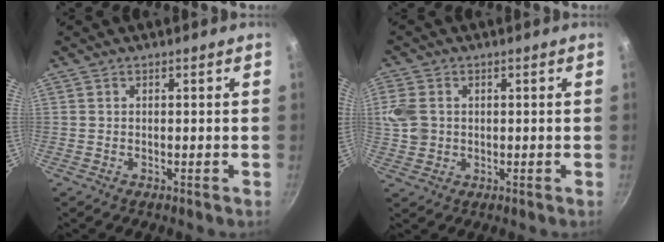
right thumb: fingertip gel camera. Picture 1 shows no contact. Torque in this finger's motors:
{"motor_torque": [-0.26, 0.36, 0.41, 0.57, 0.04]}